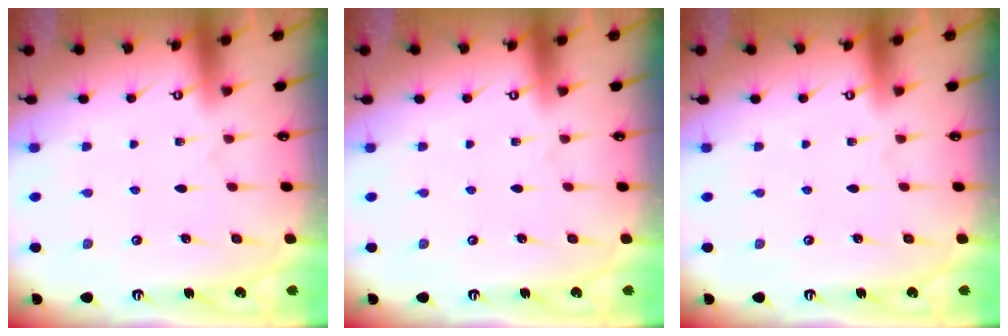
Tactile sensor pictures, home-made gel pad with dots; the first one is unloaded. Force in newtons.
{"total": 0.0}
{"total": 0.0}